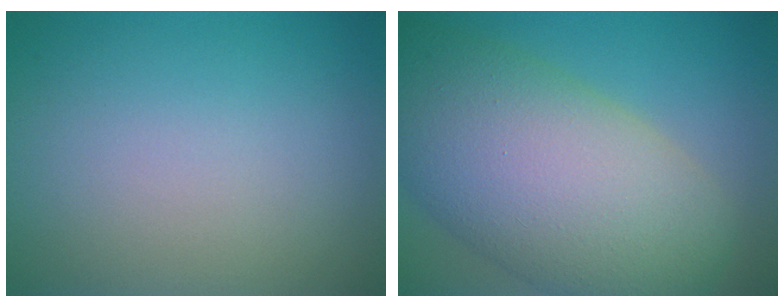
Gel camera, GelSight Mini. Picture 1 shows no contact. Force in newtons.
{"total": 13.4, "press": 13.3, "slide": 0.5}